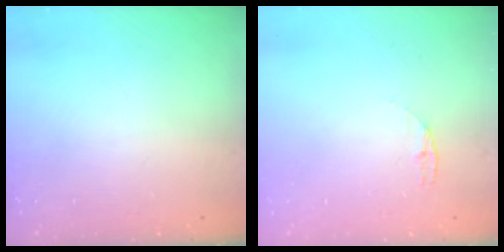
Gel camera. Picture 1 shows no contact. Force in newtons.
{"total": 3.8, "press": 3.7, "slide": 0.4}